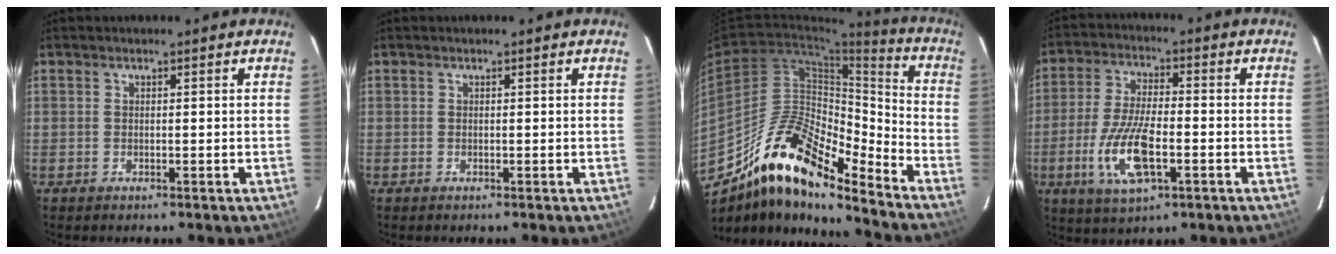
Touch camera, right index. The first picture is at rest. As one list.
[{"total": 0.0}, {"total": 19.1, "force": [-14.5, 5.2, 11.3], "torque": [-0.192, 0.005, -0.264]}, {"total": 12.4, "force": [-4.0, 4.4, 10.9], "torque": [-0.229, -0.010, -0.075]}]